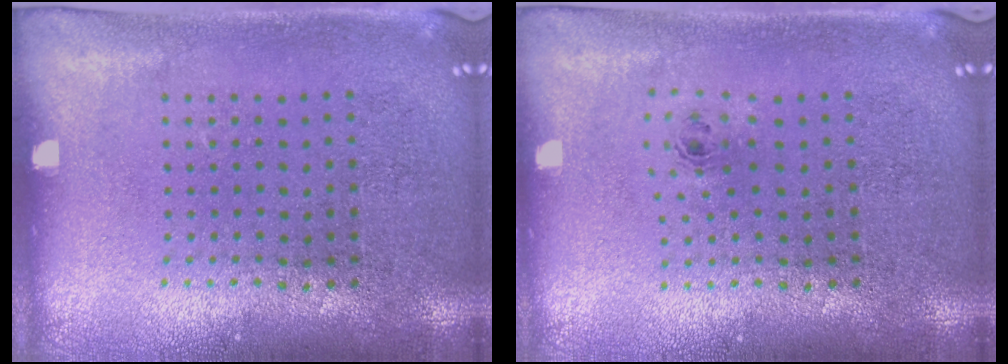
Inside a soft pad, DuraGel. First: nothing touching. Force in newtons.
{"total": 0.7, "press": 0.3, "slide": 0.6}